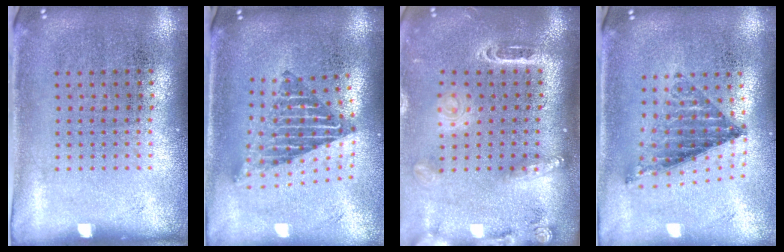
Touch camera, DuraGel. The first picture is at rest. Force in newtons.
{"total": 2.2, "press": 1.6, "slide": 1.4}
{"total": 2.4, "press": 1.8, "slide": 1.5}
{"total": 0.9, "press": 0.9, "slide": 0.2}